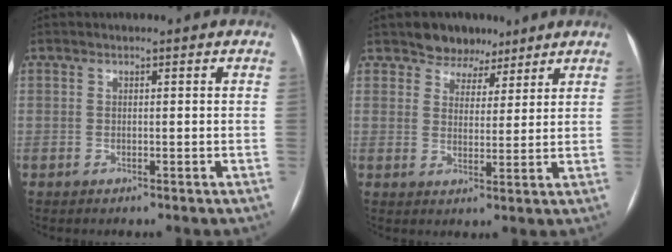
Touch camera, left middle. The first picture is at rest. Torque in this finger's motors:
{"motor_torque": [0.02, -0.02, -0.02, -0.01]}